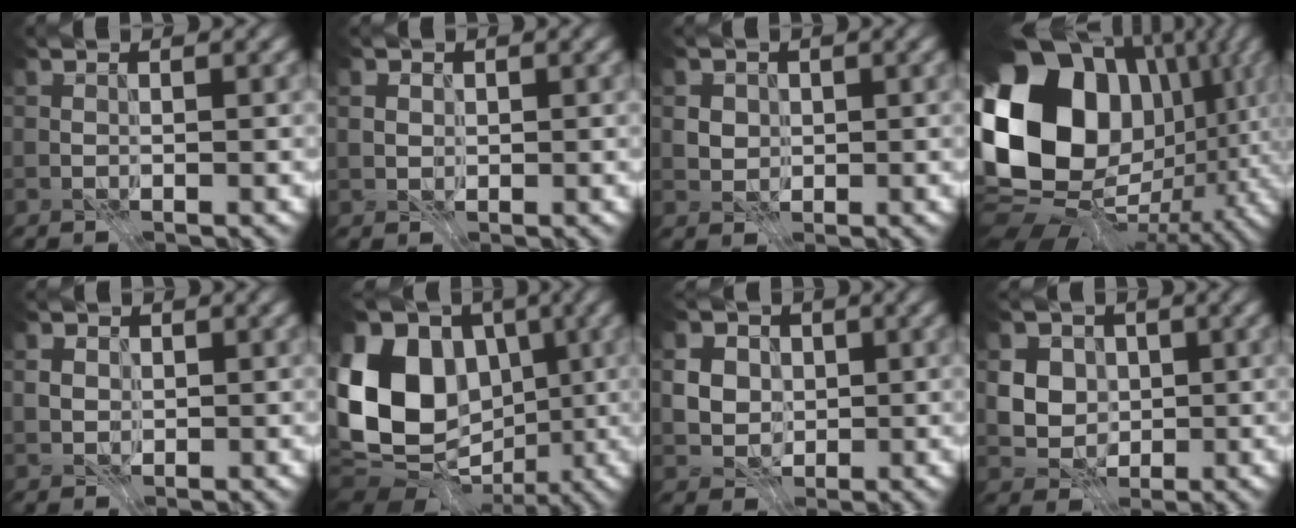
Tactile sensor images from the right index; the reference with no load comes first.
{"total": 1.3, "force": [0.2, 1.2, 0.5], "torque": [-0.011, -0.004, 0.010]}
{"total": 2.5, "force": [0.6, 2.2, 1.1], "torque": [-0.026, 0.005, 0.015]}
{"total": 19.7, "force": [3.1, 14.7, 12.8], "torque": [-0.273, 0.007, 0.076]}
{"total": 1.6, "force": [0.1, 1.5, 0.7], "torque": [-0.017, -0.001, 0.007]}
{"total": 14.4, "force": [-0.4, 11.2, 9.0], "torque": [-0.185, 0.016, -0.023]}
{"total": 6.4, "force": [1.1, 5.5, 3.1], "torque": [-0.050, 0.021, 0.007]}
{"total": 5.5, "force": [0.8, 4.8, 2.5], "torque": [-0.036, 0.009, 0.004]}